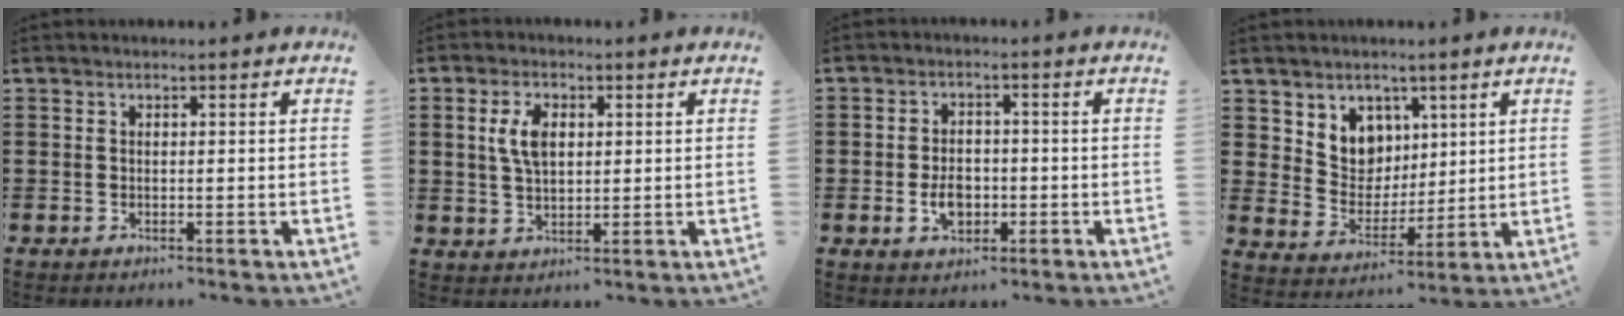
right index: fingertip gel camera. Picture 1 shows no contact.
{"total": 5.0, "force": [1.2, 2.7, 4.0], "torque": [-0.094, 0.009, 0.016]}
{"total": 4.1, "force": [-1.0, 2.9, 2.7], "torque": [-0.052, -0.001, -0.022]}
{"total": 6.8, "force": [3.9, 5.5, 0.7], "torque": [-0.044, -0.011, 0.073]}